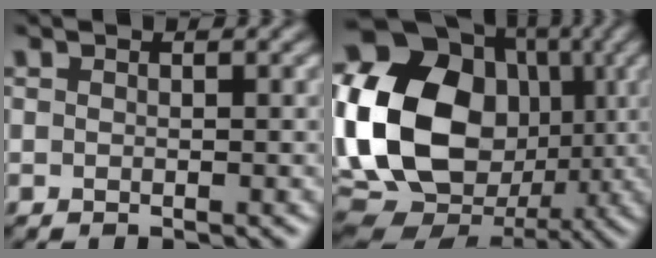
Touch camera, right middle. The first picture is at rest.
{"total": 18.8, "force": [0.7, 15.2, 11.1], "torque": [-0.247, 0.001, 0.010]}